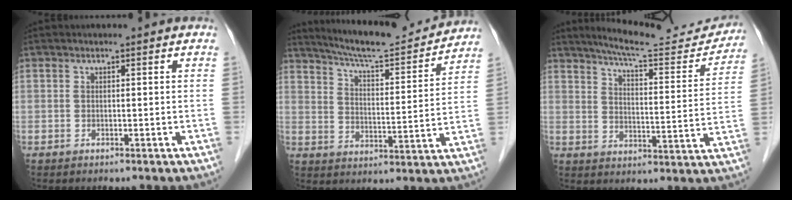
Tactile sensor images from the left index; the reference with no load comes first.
{"total": 15.4, "force": [14.5, 1.2, 5.1], "torque": [-0.085, -0.010, 0.208]}
{"total": 15.7, "force": [14.8, 1.7, 4.7], "torque": [-0.065, -0.032, 0.193]}